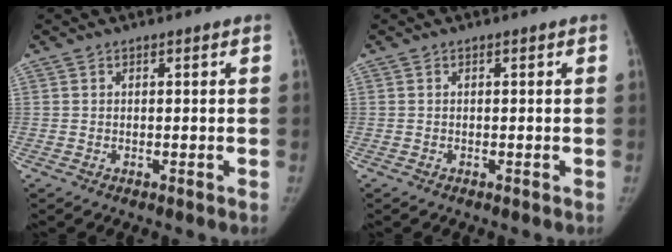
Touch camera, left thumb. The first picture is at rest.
{"total": 0.0}